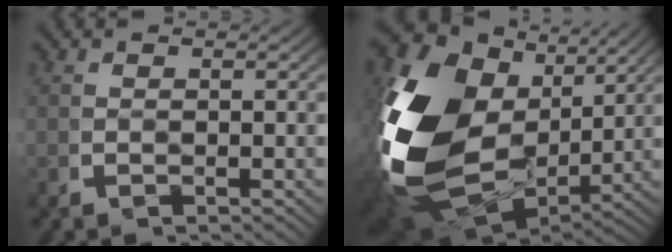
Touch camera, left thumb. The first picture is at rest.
{"total": 21.4, "force": [-0.5, 14.6, 15.6], "torque": [-0.374, -0.073, 0.024]}